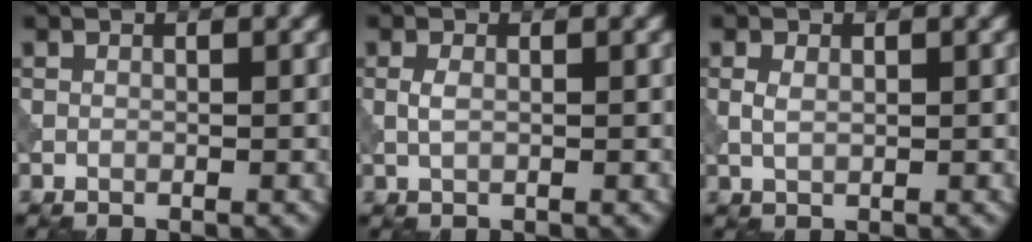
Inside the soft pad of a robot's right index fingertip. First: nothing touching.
{"total": 1.1, "force": [0.1, 0.6, 1.0], "torque": [-0.025, 0.000, 0.000]}
{"total": 1.4, "force": [0.3, 0.9, 1.0], "torque": [-0.026, -0.001, 0.007]}